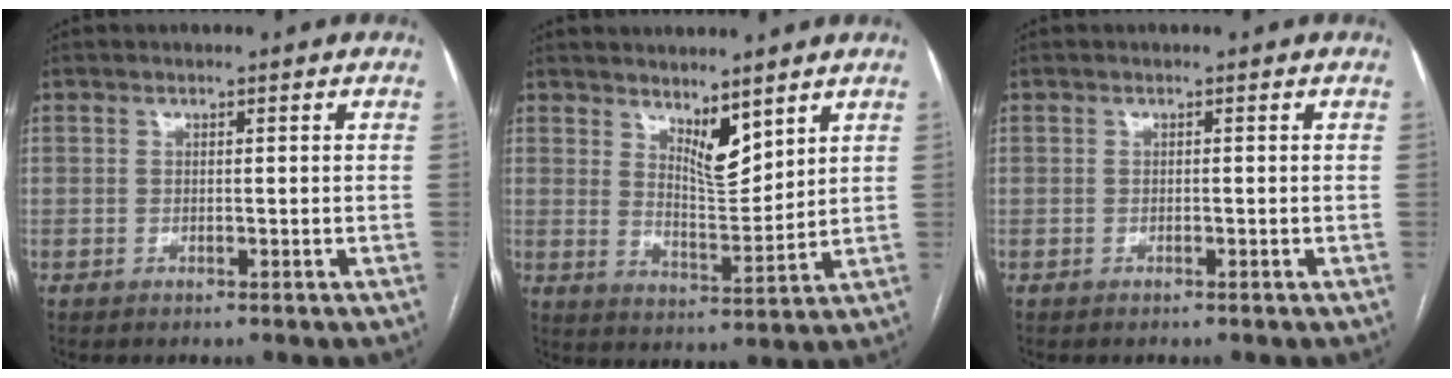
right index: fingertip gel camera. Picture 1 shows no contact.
{"total": 6.3, "force": [4.5, 1.8, 3.9], "torque": [-0.075, -0.015, 0.087]}
{"total": 0.0}